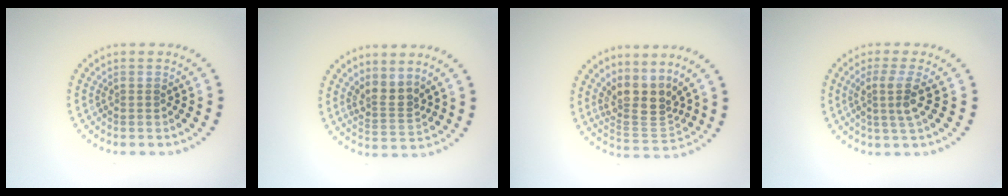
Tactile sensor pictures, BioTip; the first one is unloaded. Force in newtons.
{"total": 2.6, "press": 1.9, "slide": 1.8}
{"total": 3.8, "press": 2.8, "slide": 2.5}
{"total": 2.8, "press": 2.0, "slide": 1.9}